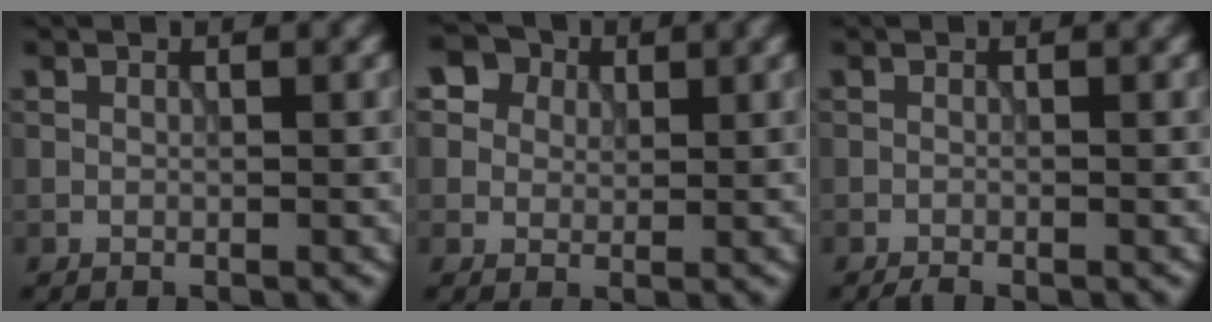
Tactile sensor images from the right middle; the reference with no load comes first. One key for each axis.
{"total": 7.2, "fx": 4.2, "fy": 5.2, "fz": 2.8, "tx": -0.062, "ty": 0.007, "tz": 0.061}
{"total": 0.6, "fx": -0.5, "fy": 0.1, "fz": 0.3, "tx": -0.006, "ty": -0.002, "tz": -0.011}